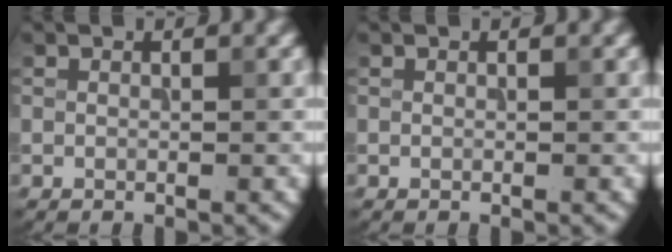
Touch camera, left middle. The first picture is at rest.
{"total": 0.0}